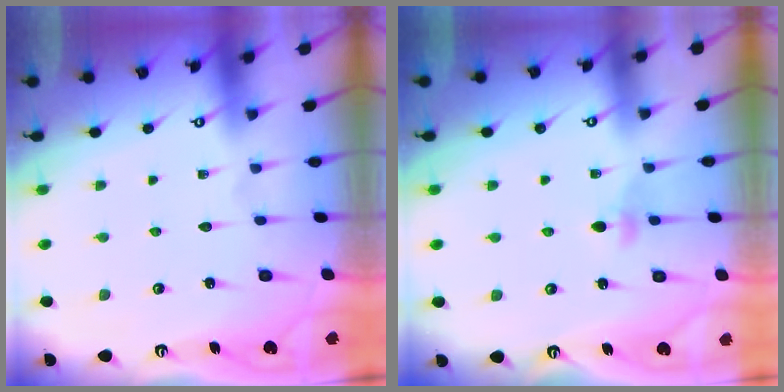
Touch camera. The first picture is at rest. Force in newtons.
{"total": 3.2, "press": 3.1, "slide": 0.7}